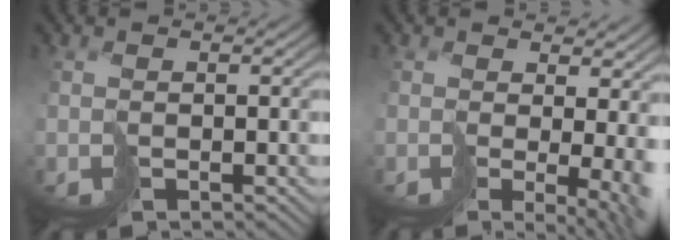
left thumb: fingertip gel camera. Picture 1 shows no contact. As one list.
[{"total": 8.4, "force": [-0.6, 3.1, 7.8], "torque": [-0.113, -0.015, 0.007]}]